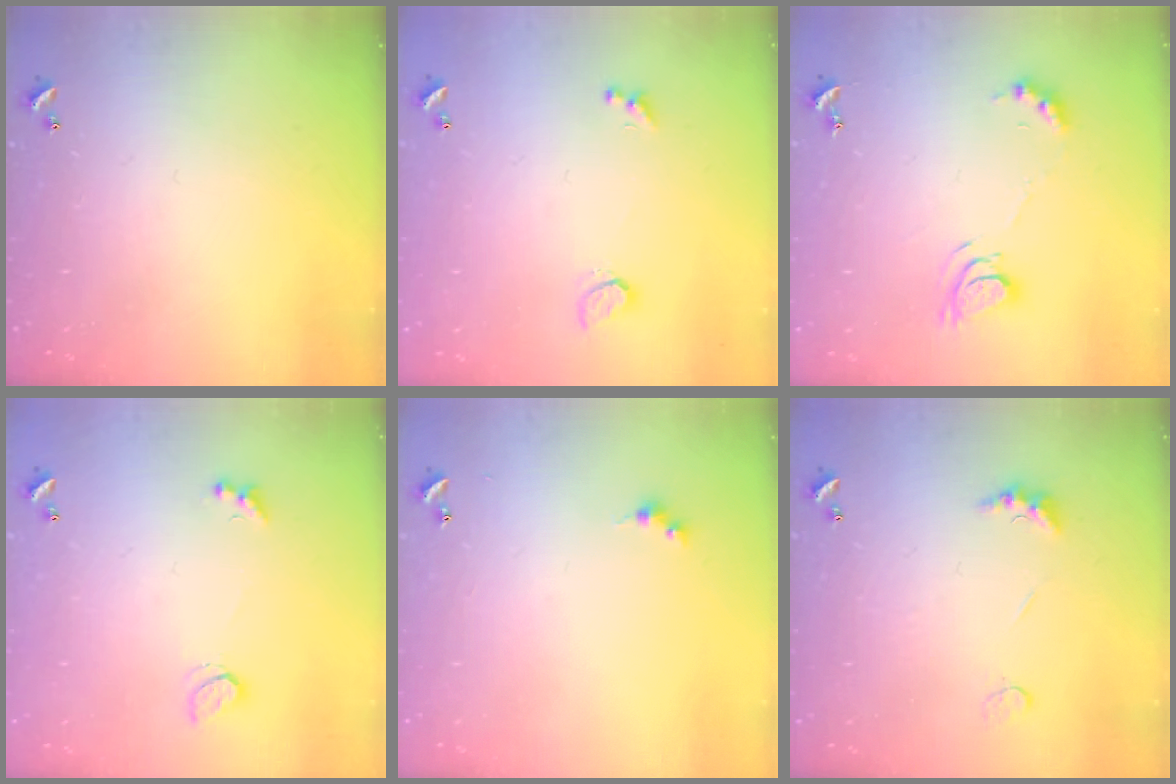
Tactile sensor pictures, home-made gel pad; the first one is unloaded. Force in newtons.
{"total": 1.3, "press": 1.2, "slide": 0.4}
{"total": 7.8, "press": 7.7, "slide": 0.9}
{"total": 2.3, "press": 1.9, "slide": 1.1}
{"total": 2.6, "press": 2.6, "slide": 0.5}
{"total": 2.5, "press": 2.4, "slide": 0.7}